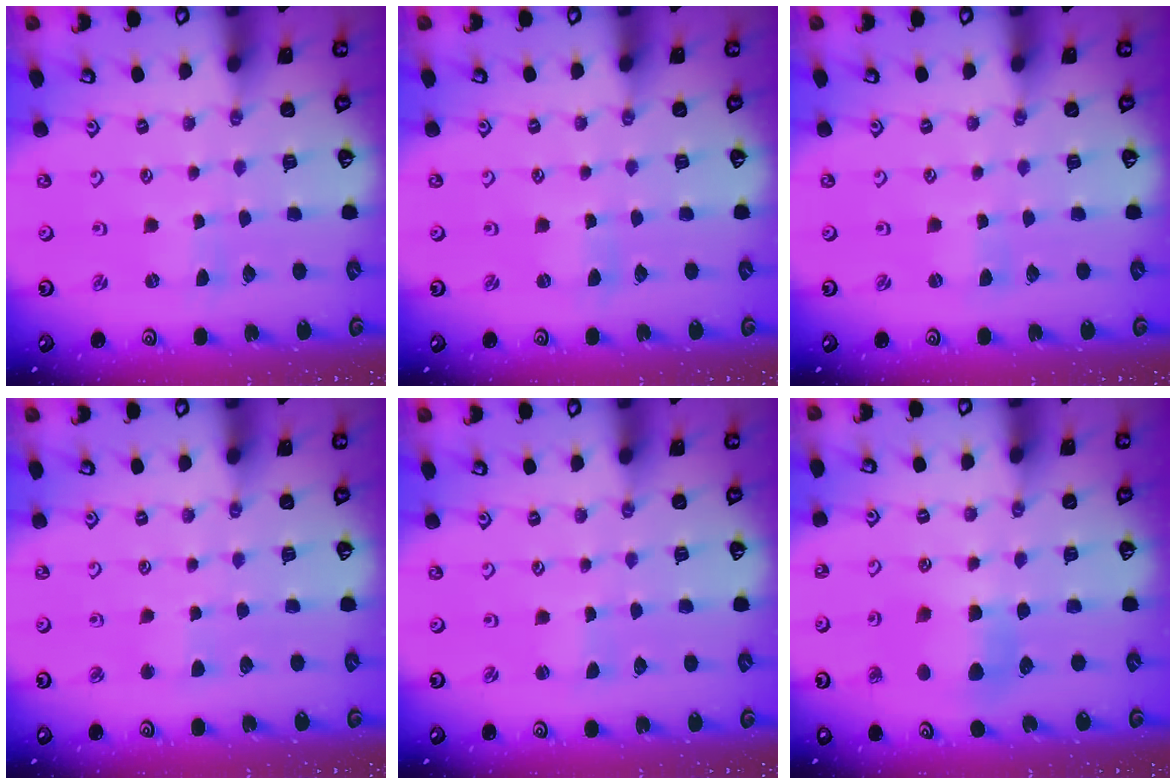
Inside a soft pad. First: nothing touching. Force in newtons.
{"total": 0.8, "press": 0.8, "slide": 0.1}
{"total": 0.0}
{"total": 3.1, "press": 3.1, "slide": 0.7}
{"total": 0.6, "press": 0.6, "slide": 0.1}
{"total": 5.7, "press": 5.7, "slide": 0.6}